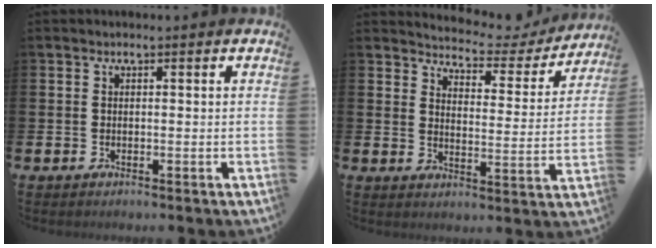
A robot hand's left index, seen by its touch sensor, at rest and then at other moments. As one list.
[{"total": 4.0, "force": [3.8, 1.1, 0.3], "torque": [-0.024, -0.040, 0.056]}]